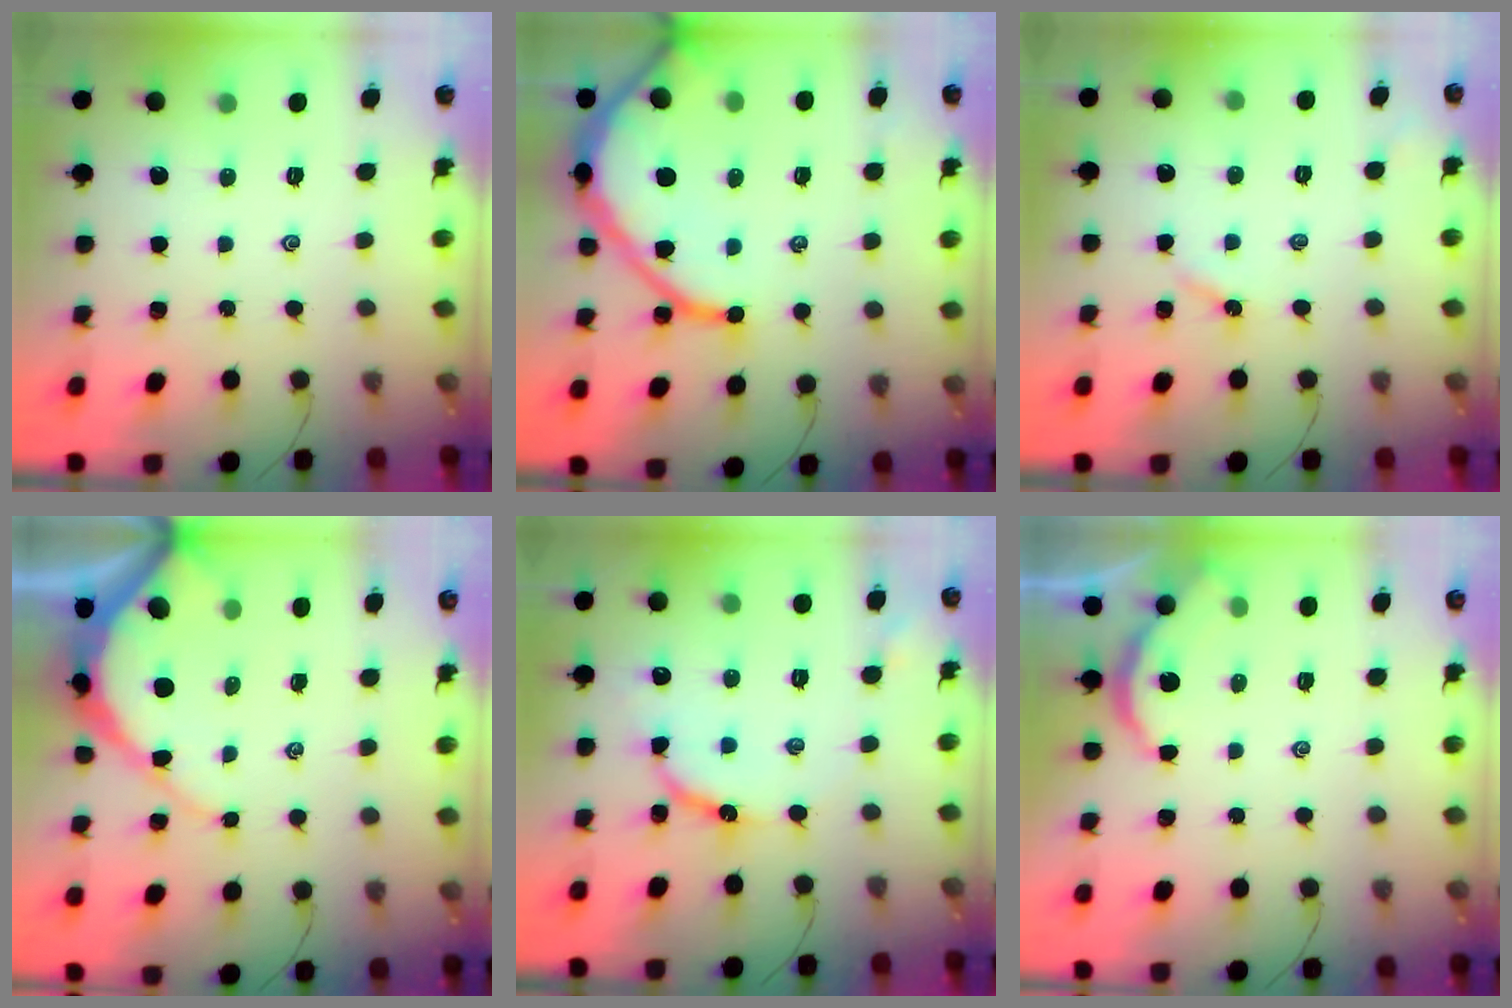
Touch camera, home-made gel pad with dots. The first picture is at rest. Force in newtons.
{"total": 18.7, "press": 18.6, "slide": 1.8}
{"total": 3.0, "press": 2.9, "slide": 0.5}
{"total": 7.8, "press": 7.7, "slide": 0.7}
{"total": 10.2, "press": 10.2, "slide": 0.6}
{"total": 2.6, "press": 2.6, "slide": 0.2}